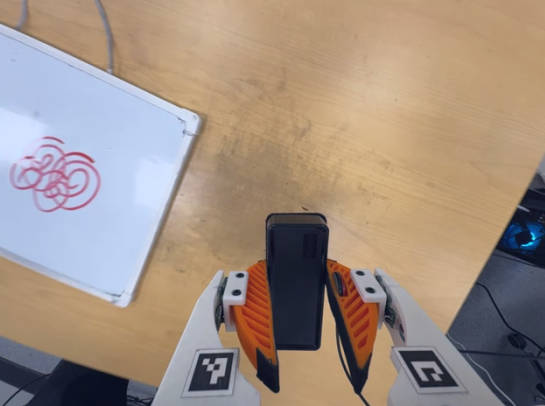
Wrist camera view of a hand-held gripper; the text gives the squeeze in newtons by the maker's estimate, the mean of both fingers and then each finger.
{"total": 4.1, "left": 2.5, "right": 5.7}